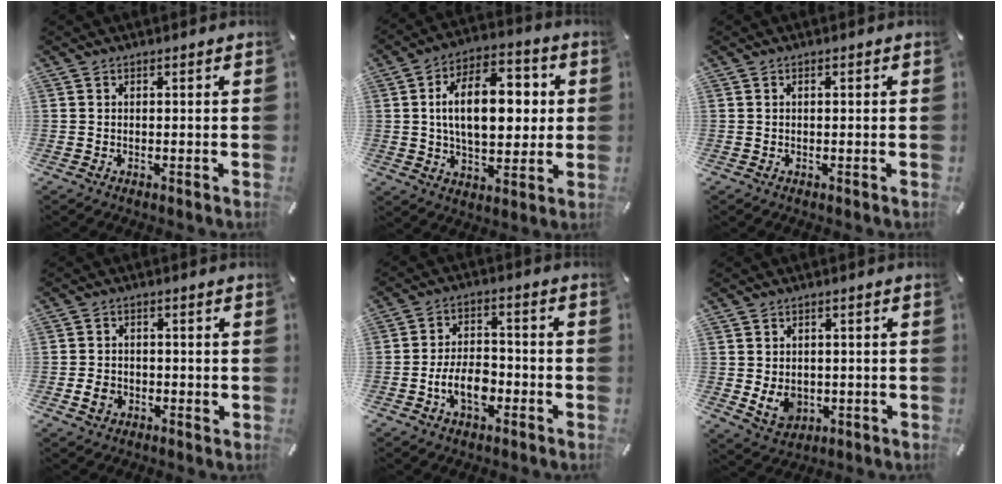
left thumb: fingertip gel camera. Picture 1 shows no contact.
{"total": 17.4, "force": [2.2, 10.0, 14.1], "torque": [-0.232, 0.006, 0.031]}
{"total": 0.6, "force": [0.0, 0.2, 0.5], "torque": [-0.011, 0.002, -0.001]}
{"total": 3.9, "force": [-1.0, 3.3, 1.9], "torque": [-0.039, 0.002, -0.018]}
{"total": 8.5, "force": [-3.3, 5.3, 5.8], "torque": [-0.117, 0.017, -0.060]}
{"total": 6.0, "force": [-0.4, 5.1, 3.2], "torque": [-0.062, 0.001, -0.006]}